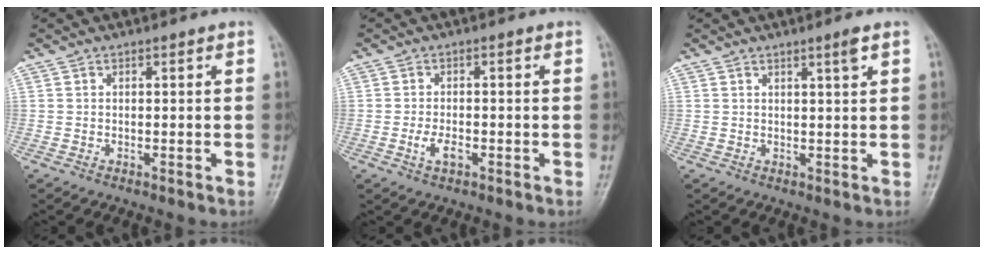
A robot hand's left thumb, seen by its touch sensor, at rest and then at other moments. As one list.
[{"total": 3.0, "force": [-1.2, 1.5, 2.3], "torque": [-0.046, 0.005, -0.021]}, {"total": 2.1, "force": [1.2, -0.2, 1.7], "torque": [-0.027, -0.010, 0.022]}]